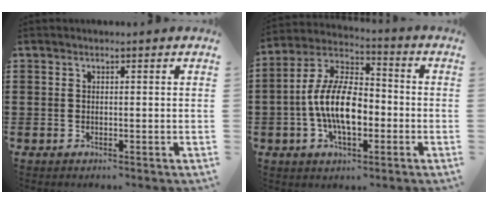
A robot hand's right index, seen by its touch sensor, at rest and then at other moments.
{"total": 11.9, "force": [-2.5, 5.7, 10.1], "torque": [-0.228, -0.001, -0.052]}